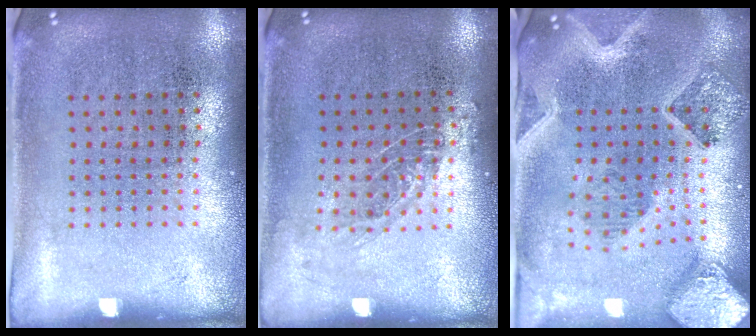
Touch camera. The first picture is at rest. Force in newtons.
{"total": 0.9, "press": 0.8, "slide": 0.4}
{"total": 3.2, "press": 2.7, "slide": 1.7}